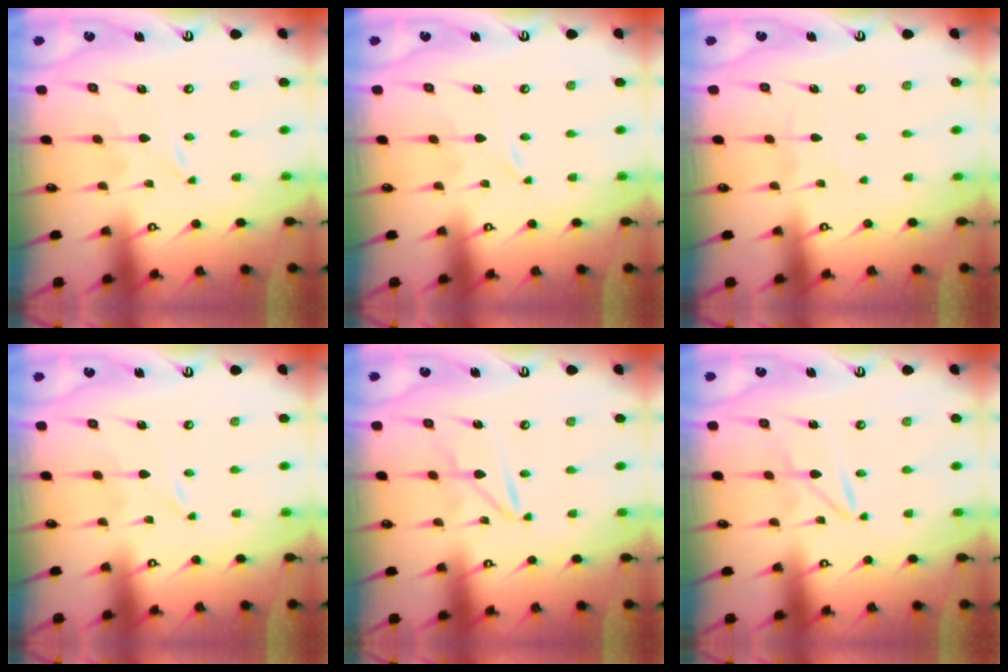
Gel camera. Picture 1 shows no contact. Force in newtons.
{"total": 0.0}
{"total": 1.1, "press": 1.1, "slide": 0.0}
{"total": 0.0}
{"total": 2.9, "press": 2.9, "slide": 0.2}
{"total": 2.6, "press": 2.6, "slide": 0.2}